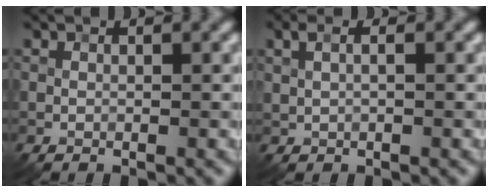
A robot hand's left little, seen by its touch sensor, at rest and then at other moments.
{"total": 1.5, "force": [0.9, 0.5, 1.1], "torque": [-0.028, 0.004, 0.016]}